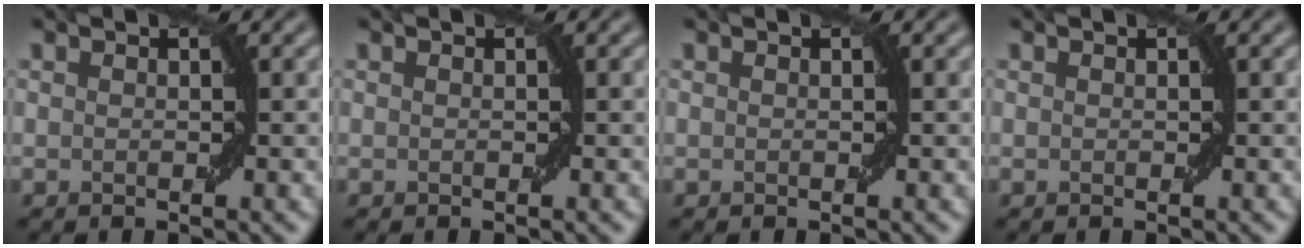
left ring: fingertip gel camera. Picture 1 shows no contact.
{"total": 0.0}
{"total": 0.0}
{"total": 0.0}